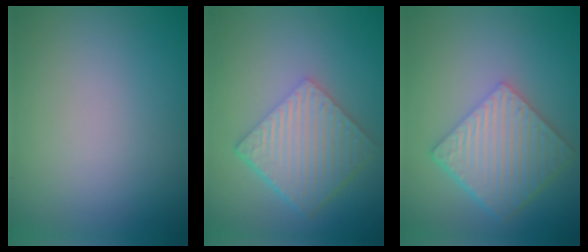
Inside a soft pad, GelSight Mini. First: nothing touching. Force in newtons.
{"total": 6.4, "press": 4.5, "slide": 4.6}
{"total": 6.9, "press": 5.0, "slide": 4.8}